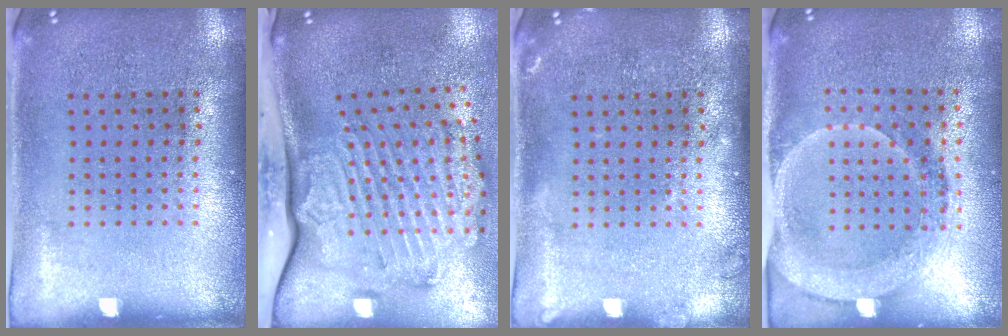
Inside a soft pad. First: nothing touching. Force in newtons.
{"total": 3.6, "press": 2.5, "slide": 2.6}
{"total": 1.0, "press": 1.0, "slide": 0.3}
{"total": 1.9, "press": 1.6, "slide": 1.0}